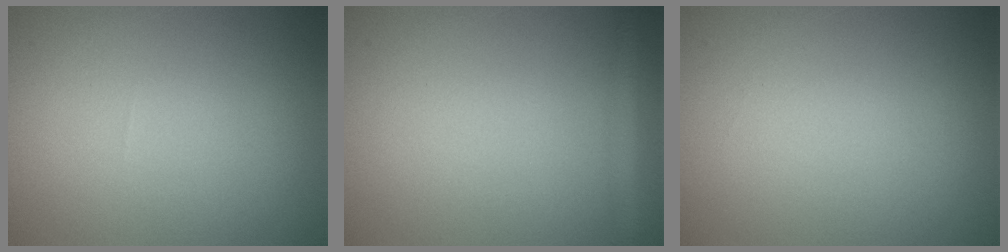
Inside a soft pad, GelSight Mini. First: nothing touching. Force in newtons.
{"total": 2.1, "press": 2.1, "slide": 0.1}
{"total": 0.0}